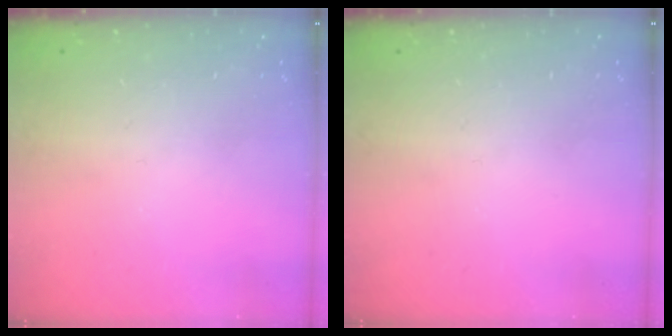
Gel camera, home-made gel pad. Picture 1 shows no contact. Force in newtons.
{"total": 0.0}